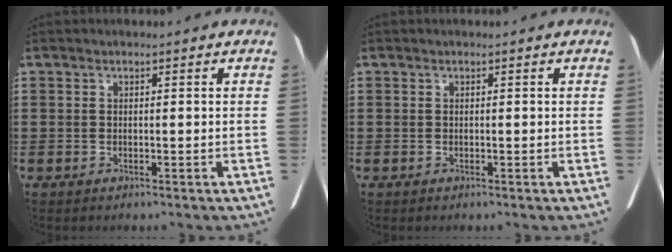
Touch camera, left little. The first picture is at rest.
{"total": 0.0}